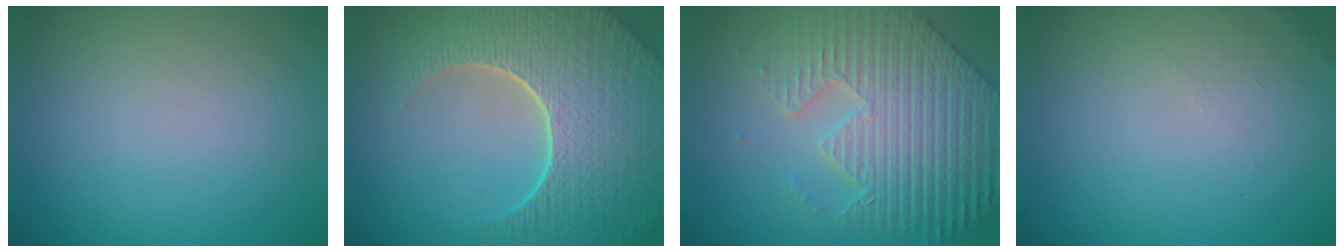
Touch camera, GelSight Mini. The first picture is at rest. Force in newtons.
{"total": 9.3, "press": 6.6, "slide": 6.5}
{"total": 8.9, "press": 6.6, "slide": 5.9}
{"total": 1.1, "press": 1.1, "slide": 0.3}